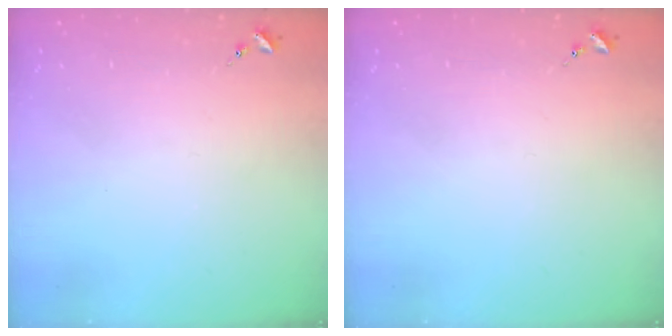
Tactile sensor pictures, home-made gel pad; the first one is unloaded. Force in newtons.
{"total": 0.0}